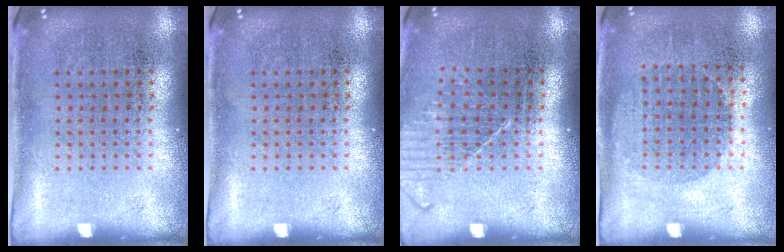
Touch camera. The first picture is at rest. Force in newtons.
{"total": 0.0}
{"total": 1.2, "press": 1.2, "slide": 0.4}
{"total": 1.0, "press": 0.9, "slide": 0.5}